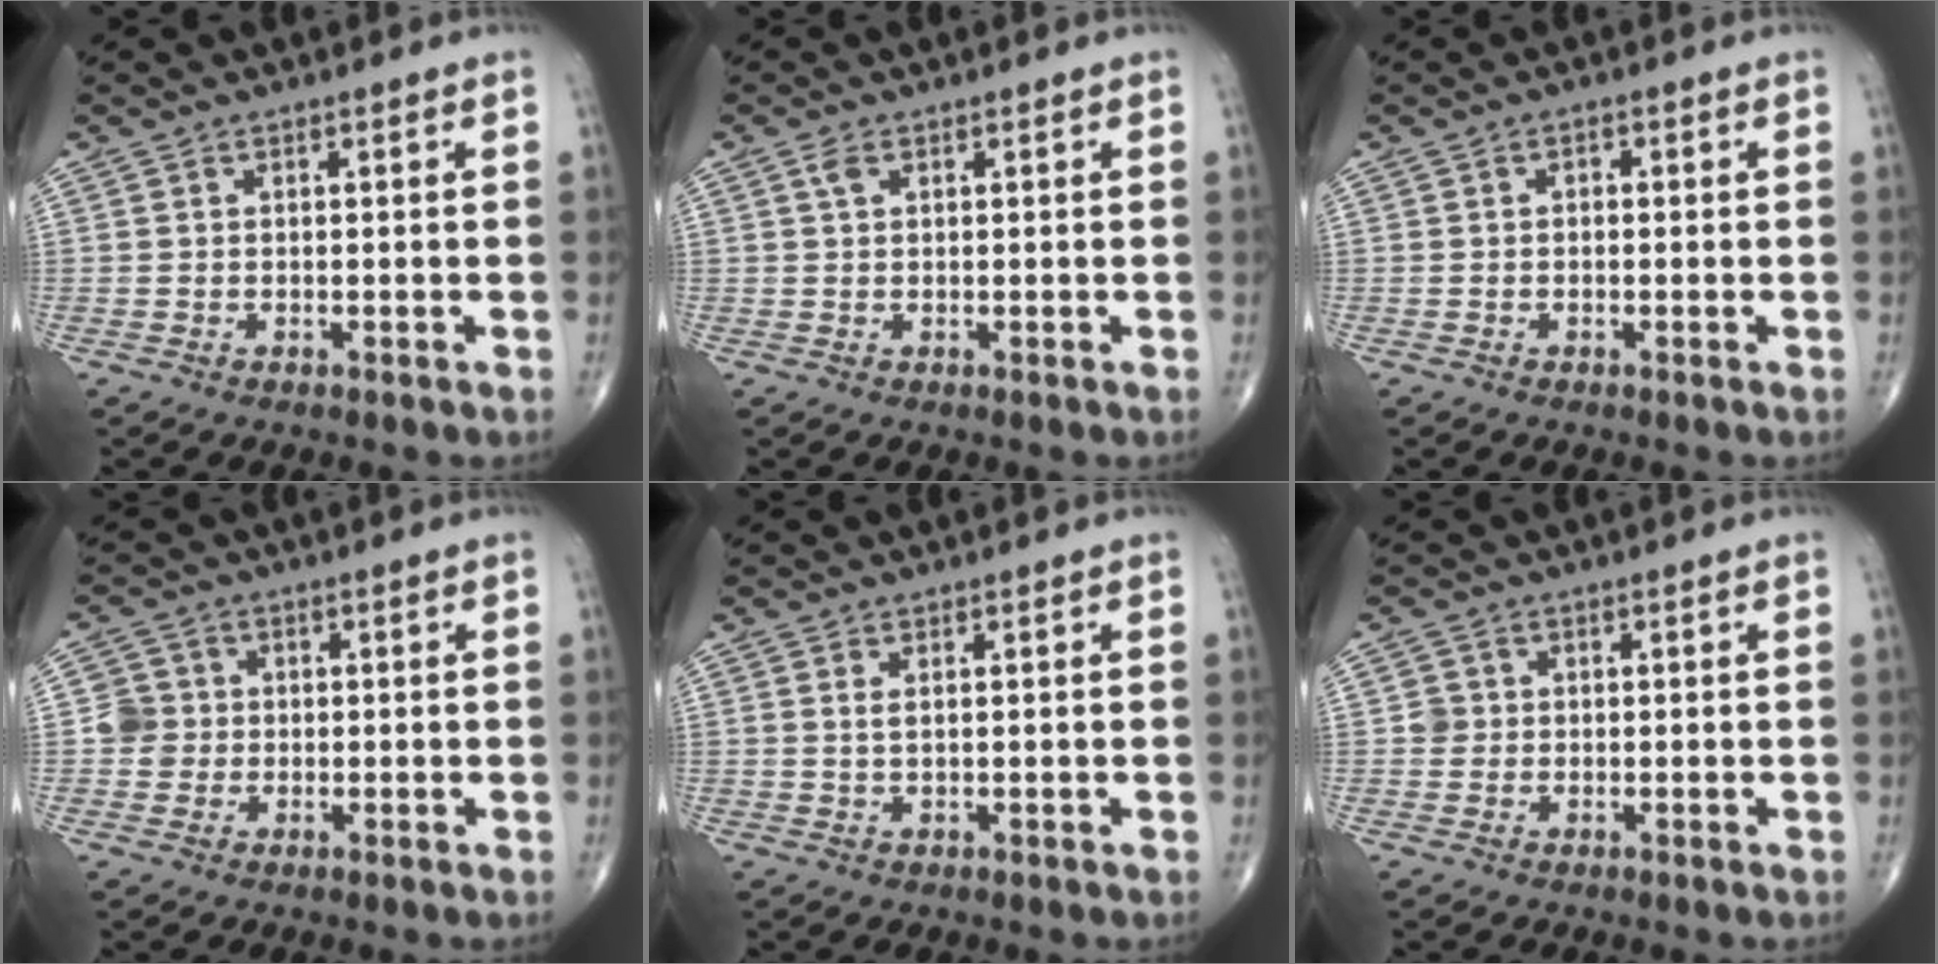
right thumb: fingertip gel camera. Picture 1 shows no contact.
{"total": 1.5, "force": [0.7, 0.8, 1.1], "torque": [-0.025, 0.005, 0.015]}
{"total": 0.9, "force": [0.0, 0.7, 0.6], "torque": [-0.003, 0.004, -0.003]}
{"total": 3.7, "force": [-0.1, 3.7, 0.5], "torque": [0.020, 0.008, -0.006]}
{"total": 1.1, "force": [0.4, 0.4, 1.0], "torque": [-0.021, 0.000, 0.011]}
{"total": 1.8, "force": [0.1, 1.8, 0.2], "torque": [0.007, 0.005, 0.000]}